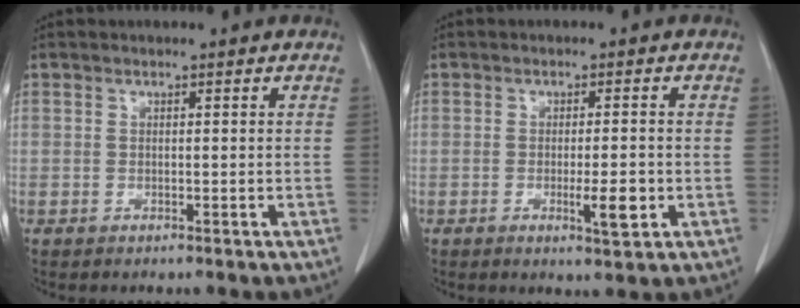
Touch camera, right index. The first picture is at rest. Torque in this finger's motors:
{"motor_torque": [0.19, -0.14, 0.05, 0.05]}